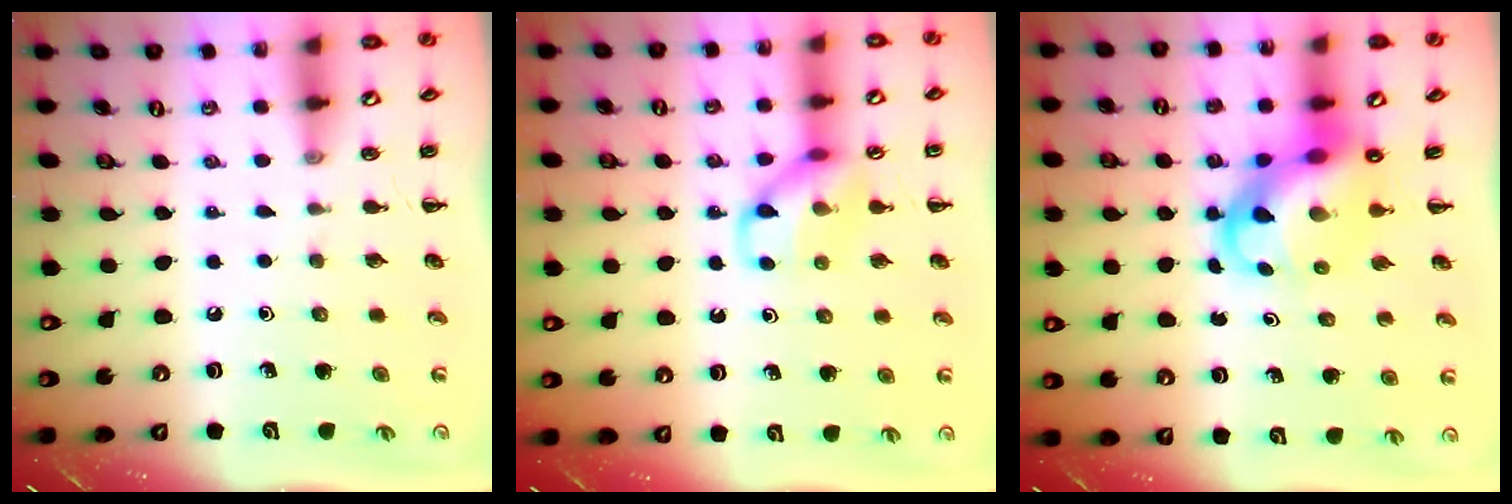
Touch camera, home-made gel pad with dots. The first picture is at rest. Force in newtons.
{"total": 10.4, "press": 10.3, "slide": 1.5}
{"total": 8.8, "press": 8.4, "slide": 2.7}